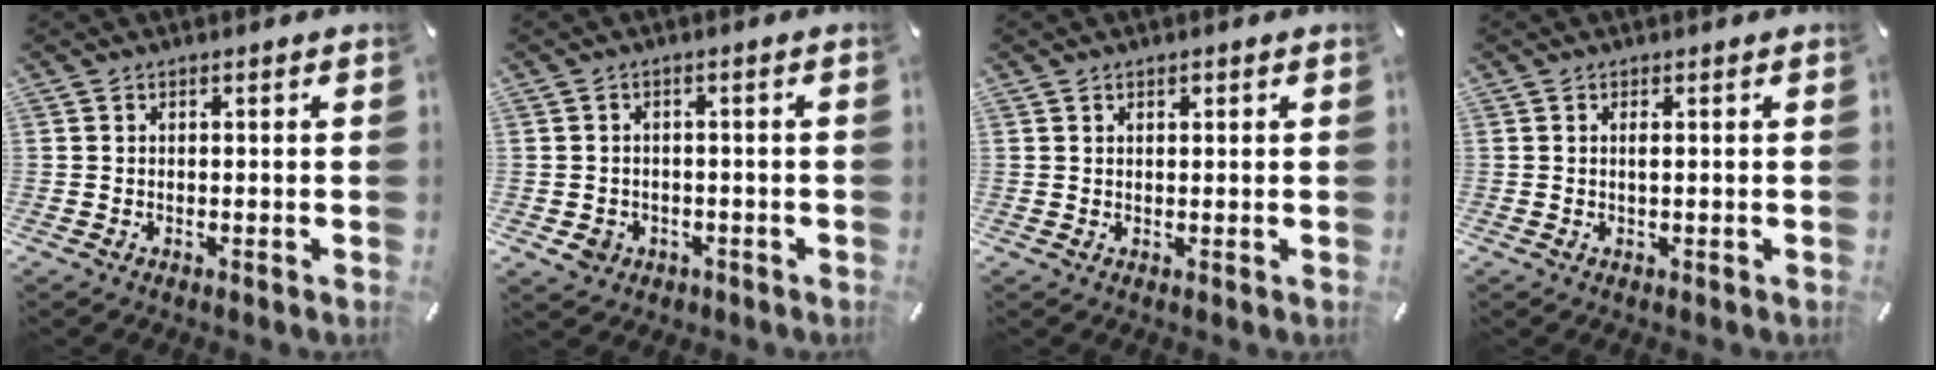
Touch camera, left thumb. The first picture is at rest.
{"total": 3.6, "force": [-1.2, 3.1, 1.5], "torque": [-0.023, -0.001, -0.024]}
{"total": 0.9, "force": [0.5, 0.6, 0.4], "torque": [-0.009, 0.001, 0.010]}
{"total": 1.1, "force": [0.2, 0.1, 1.0], "torque": [-0.021, -0.001, 0.003]}